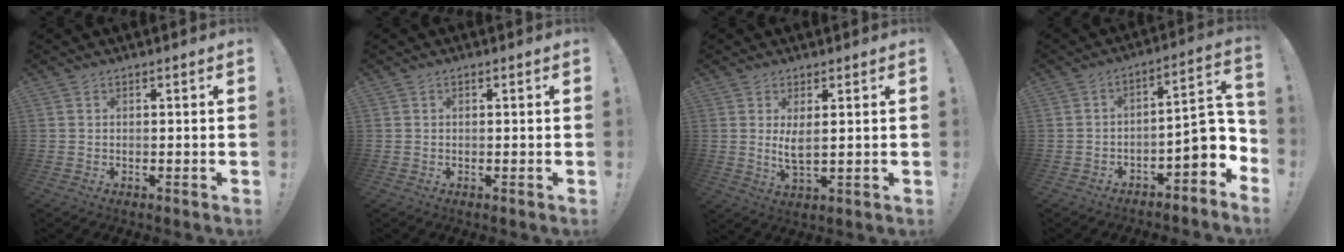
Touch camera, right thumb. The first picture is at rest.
{"total": 0.0}
{"total": 5.1, "force": [1.5, 1.4, 4.7], "torque": [-0.073, -0.020, 0.024]}
{"total": 10.0, "force": [-2.0, 4.4, 8.7], "torque": [-0.104, 0.002, -0.033]}